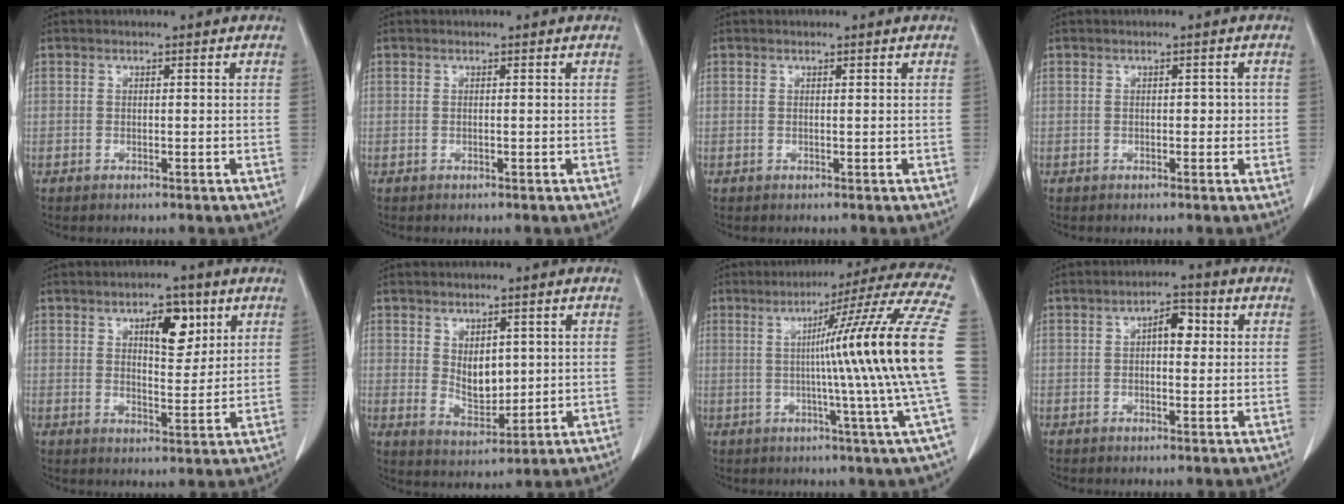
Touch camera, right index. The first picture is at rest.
{"total": 0.0}
{"total": 0.0}
{"total": 1.6, "force": [-0.1, 1.1, 1.2], "torque": [-0.011, 0.012, 0.000]}
{"total": 6.8, "force": [3.3, 2.8, 5.2], "torque": [-0.078, 0.002, 0.051]}
{"total": 5.4, "force": [1.3, 3.2, 4.2], "torque": [-0.073, -0.005, 0.036]}
{"total": 19.9, "force": [0.1, -3.4, 19.6], "torque": [-0.242, 0.002, -0.018]}
{"total": 4.1, "force": [0.8, 1.9, 3.5], "torque": [-0.053, 0.016, 0.009]}